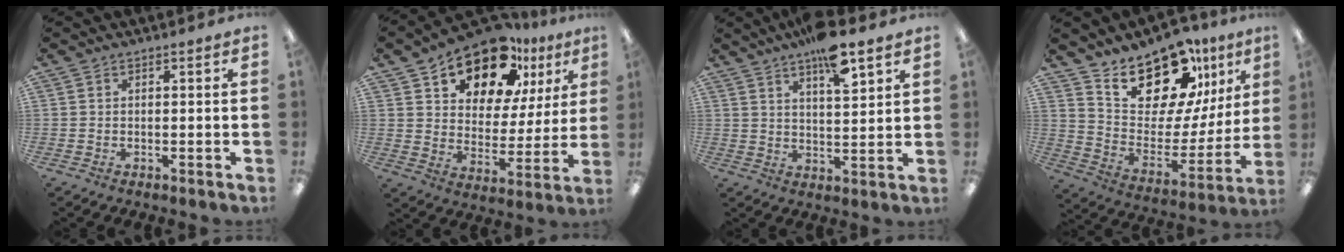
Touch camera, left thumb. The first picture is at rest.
{"total": 16.7, "force": [12.8, 8.1, 7.0], "torque": [-0.121, -0.086, 0.228]}
{"total": 9.6, "force": [7.0, 2.4, 6.1], "torque": [-0.096, -0.038, 0.119]}
{"total": 19.4, "force": [16.0, 7.9, 7.8], "torque": [-0.130, -0.124, 0.281]}